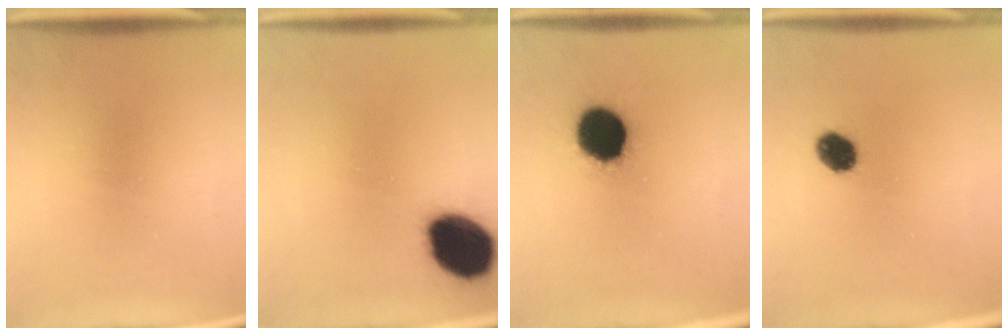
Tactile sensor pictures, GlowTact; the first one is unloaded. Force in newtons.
{"total": 17.9}
{"total": 15.2}
{"total": 5.5}